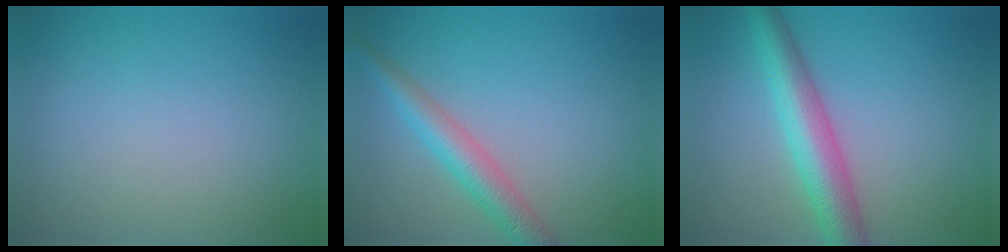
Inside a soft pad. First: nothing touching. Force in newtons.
{"total": 3.6, "press": 3.6, "slide": 0.1}
{"total": 5.6, "press": 5.6, "slide": 0.1}